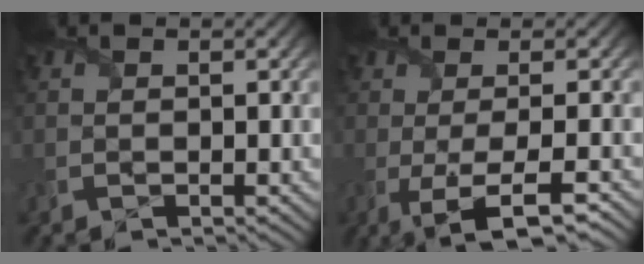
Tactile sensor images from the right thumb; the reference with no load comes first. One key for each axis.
{"total": 5.9, "fx": -2.0, "fy": 1.4, "fz": 5.4, "tx": -0.078, "ty": -0.003, "tz": -0.035}